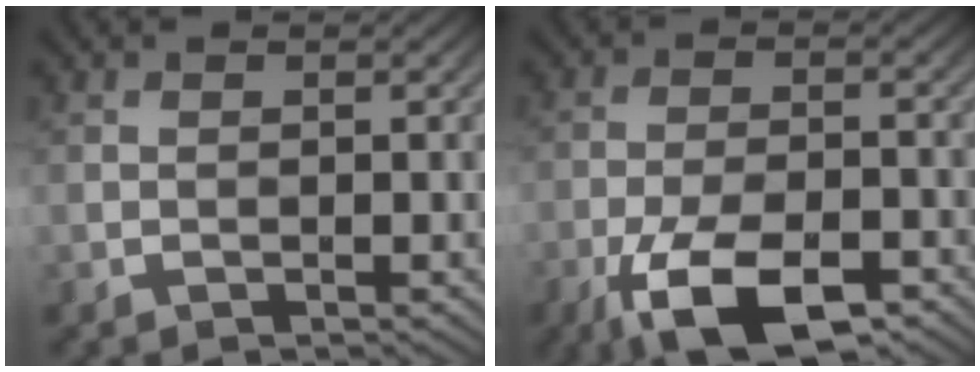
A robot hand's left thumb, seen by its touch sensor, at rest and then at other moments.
{"total": 12.1, "force": [-7.2, 4.7, 8.4], "torque": [-0.166, -0.017, -0.131]}